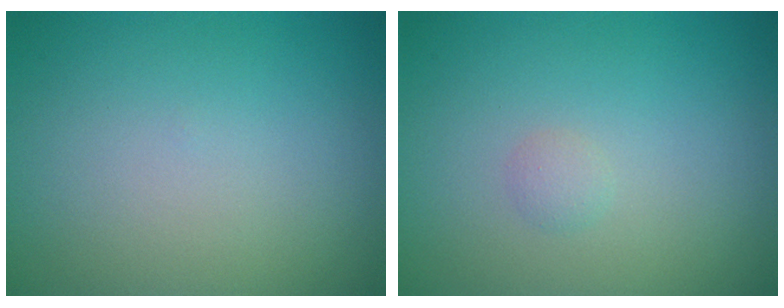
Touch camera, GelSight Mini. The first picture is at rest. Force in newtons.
{"total": 0.7, "press": 0.7, "slide": 0.1}